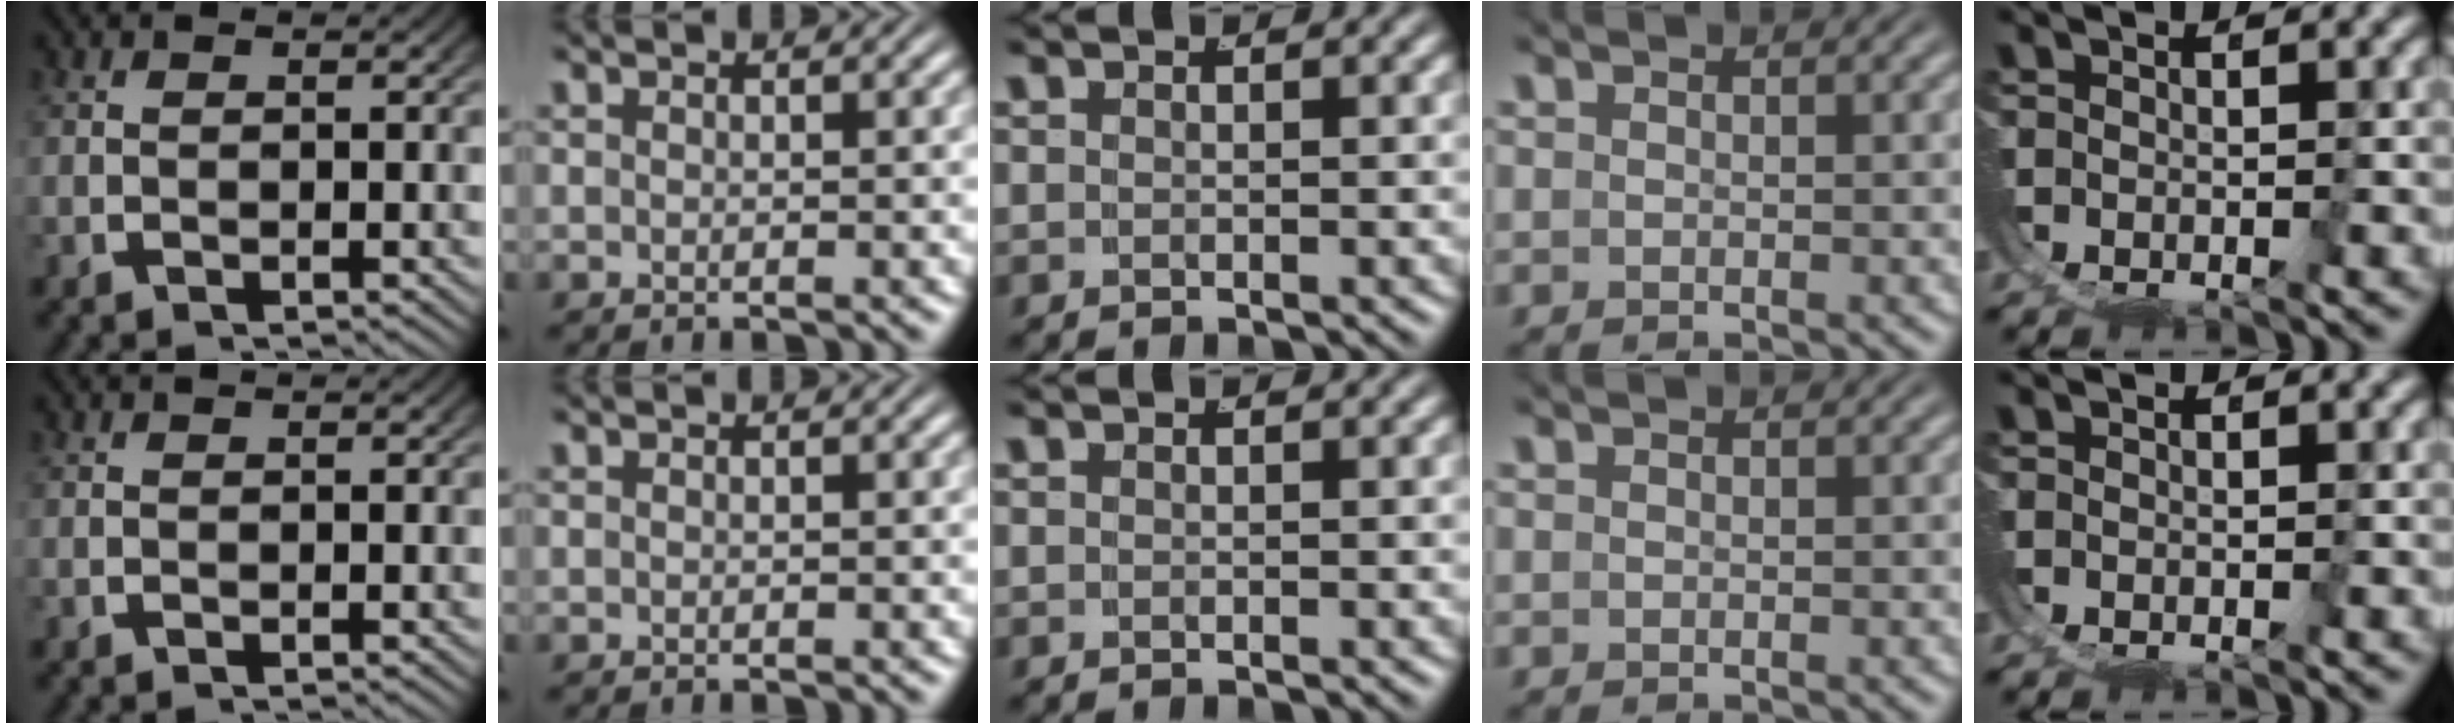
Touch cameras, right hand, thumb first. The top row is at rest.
{}